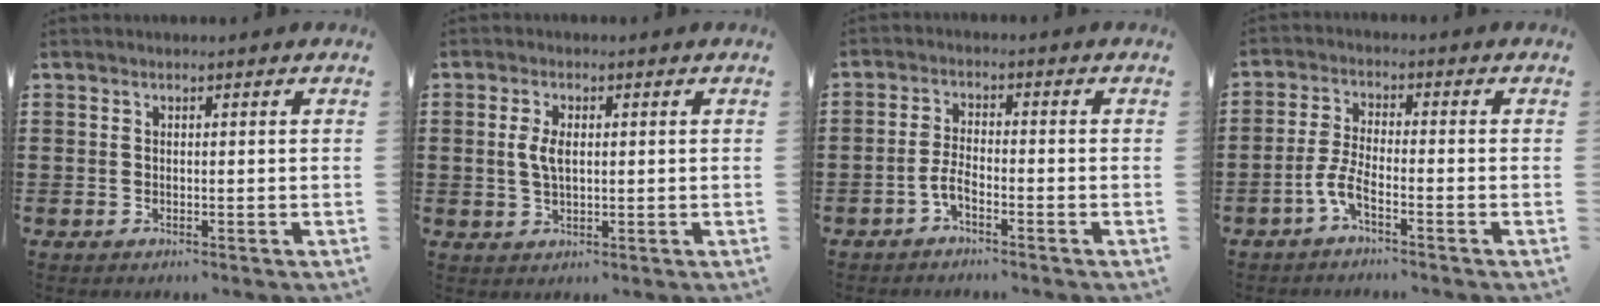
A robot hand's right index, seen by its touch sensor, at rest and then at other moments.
{"total": 3.5, "force": [0.4, 1.7, 3.0], "torque": [-0.069, 0.006, 0.003]}
{"total": 3.1, "force": [-2.0, 0.5, 2.3], "torque": [-0.058, -0.004, -0.041]}
{"total": 4.3, "force": [-2.7, 0.6, 3.4], "torque": [-0.089, -0.011, -0.057]}